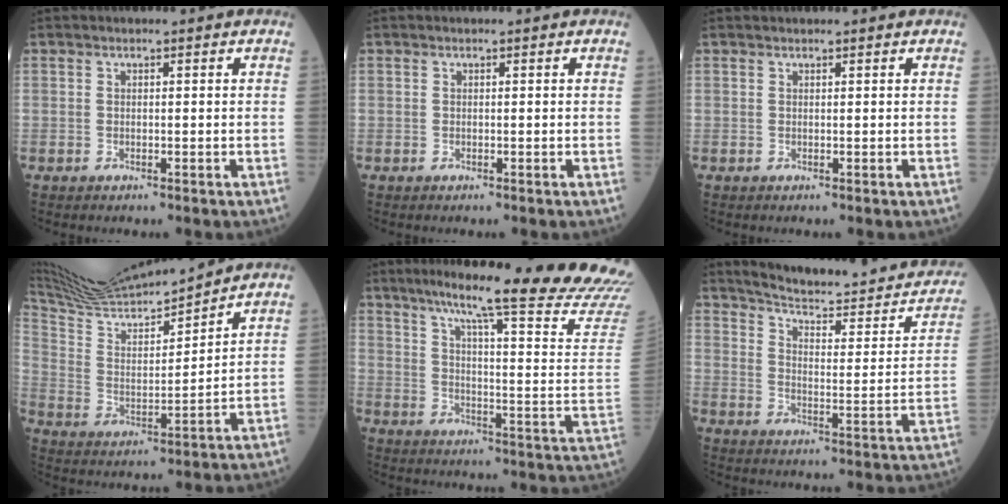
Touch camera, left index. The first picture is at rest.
{"total": 0.0}
{"total": 0.6, "force": [0.6, 0.0, 0.1], "torque": [-0.004, 0.013, 0.008]}
{"total": 15.1, "force": [14.4, -0.6, 4.6], "torque": [-0.099, 0.001, 0.262]}
{"total": 28.1, "force": [24.3, -0.9, 14.2], "torque": [-0.204, -0.101, 0.303]}
{"total": 18.3, "force": [16.6, 2.8, 7.1], "torque": [-0.090, -0.048, 0.210]}